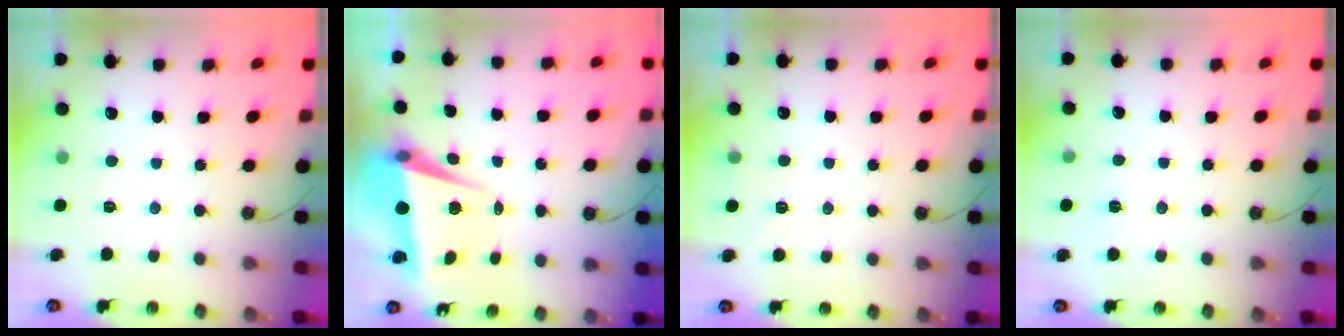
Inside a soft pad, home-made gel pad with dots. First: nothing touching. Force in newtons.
{"total": 6.9, "press": 6.7, "slide": 1.6}
{"total": 7.3, "press": 5.7, "slide": 4.5}
{"total": 7.2, "press": 5.6, "slide": 4.5}